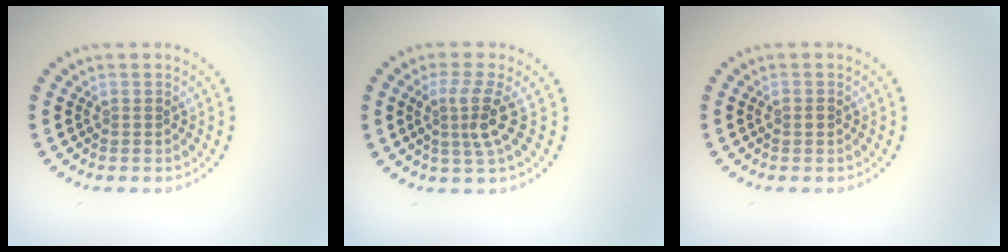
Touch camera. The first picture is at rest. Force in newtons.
{"total": 3.1, "press": 2.2, "slide": 2.2}
{"total": 0.7, "press": 0.7, "slide": 0.1}